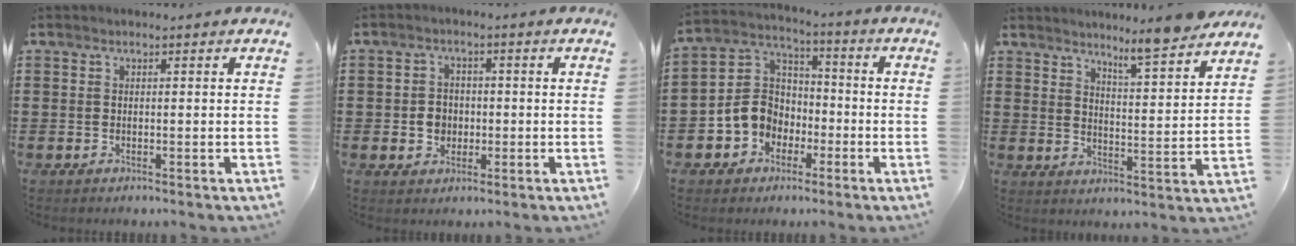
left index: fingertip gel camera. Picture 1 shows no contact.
{"total": 3.2, "force": [-0.4, 2.8, 1.6], "torque": [-0.038, 0.005, -0.011]}
{"total": 7.9, "force": [-2.6, 6.9, 2.6], "torque": [-0.096, 0.014, -0.058]}
{"total": 6.6, "force": [6.1, -0.4, 2.4], "torque": [-0.040, -0.044, 0.101]}